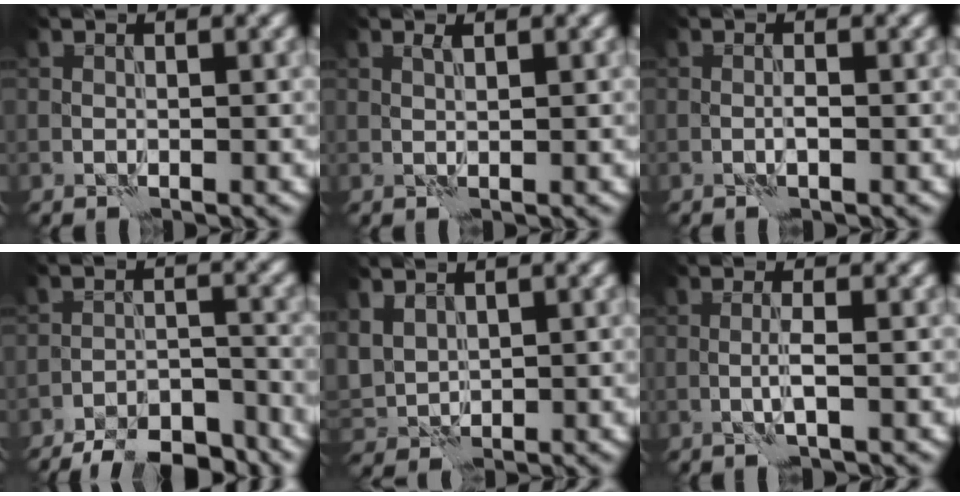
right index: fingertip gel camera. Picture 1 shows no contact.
{"total": 0.7, "force": [0.6, -0.1, 0.4], "torque": [-0.011, 0.002, 0.008]}
{"total": 0.6, "force": [-0.2, -0.1, 0.6], "torque": [-0.010, 0.002, -0.004]}
{"total": 10.2, "force": [-9.2, 2.7, 3.6], "torque": [-0.047, -0.014, -0.137]}
{"total": 2.8, "force": [1.7, 1.9, 1.2], "torque": [-0.040, 0.001, 0.036]}
{"total": 1.3, "force": [-0.1, -0.1, 1.3], "torque": [-0.028, 0.002, -0.007]}